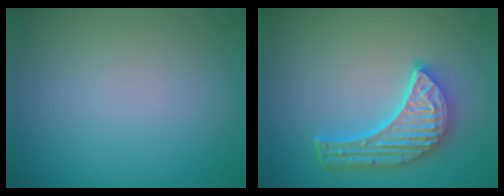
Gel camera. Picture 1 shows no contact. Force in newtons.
{"total": 5.7, "press": 4.5, "slide": 3.5}